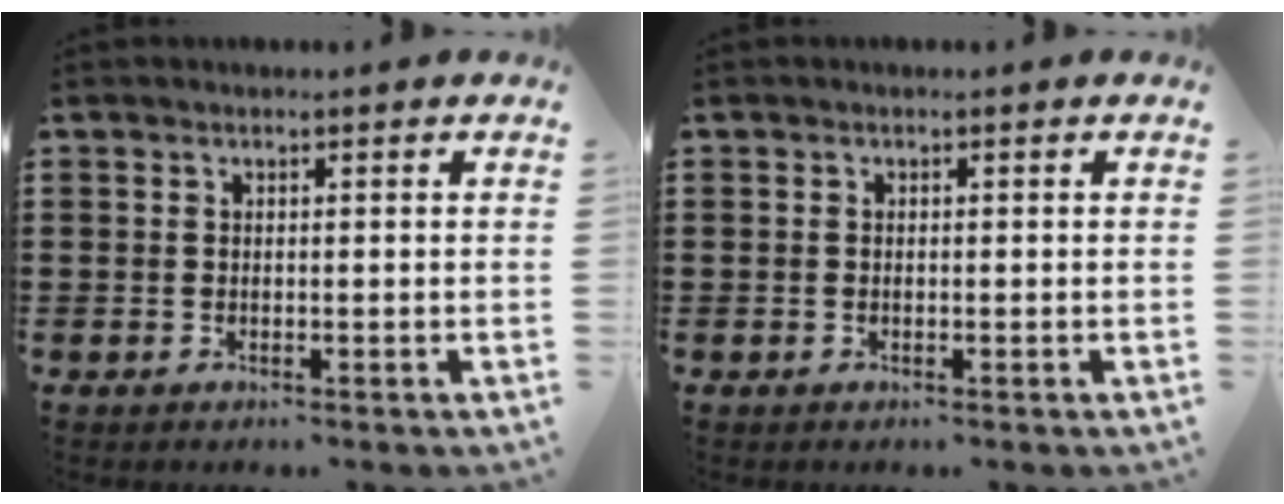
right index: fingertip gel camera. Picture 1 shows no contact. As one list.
[{"total": 0.0}]